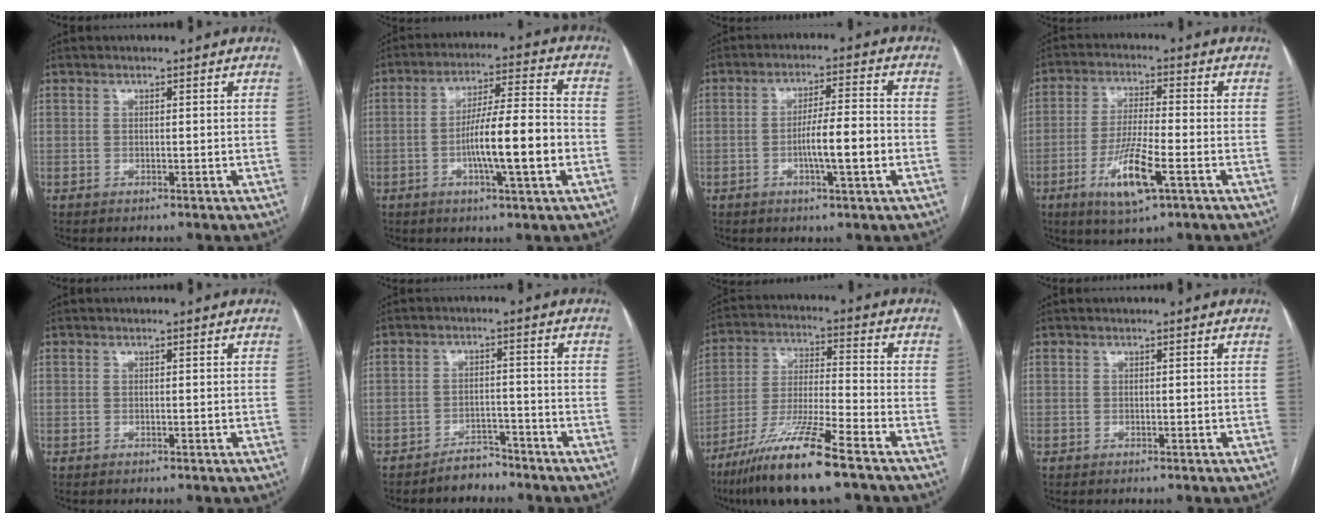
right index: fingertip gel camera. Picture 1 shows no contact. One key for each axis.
{"total": 11.9, "fx": -3.0, "fy": 0.8, "fz": 11.5, "tx": -0.197, "ty": 0.008, "tz": -0.049}
{"total": 7.5, "fx": -2.0, "fy": 0.5, "fz": 7.3, "tx": -0.125, "ty": 0.008, "tz": -0.031}
{"total": 9.7, "fx": -4.1, "fy": 1.2, "fz": 8.7, "tx": -0.171, "ty": -0.015, "tz": -0.072}
{"total": 0.0}
{"total": 3.7, "fx": -3.4, "fy": 1.5, "fz": 0.5, "tx": -0.007, "ty": 0.004, "tz": -0.053}
{"total": 14.2, "fx": -9.6, "fy": 0.2, "fz": 10.4, "tx": -0.208, "ty": -0.034, "tz": -0.177}
{"total": 0.0}